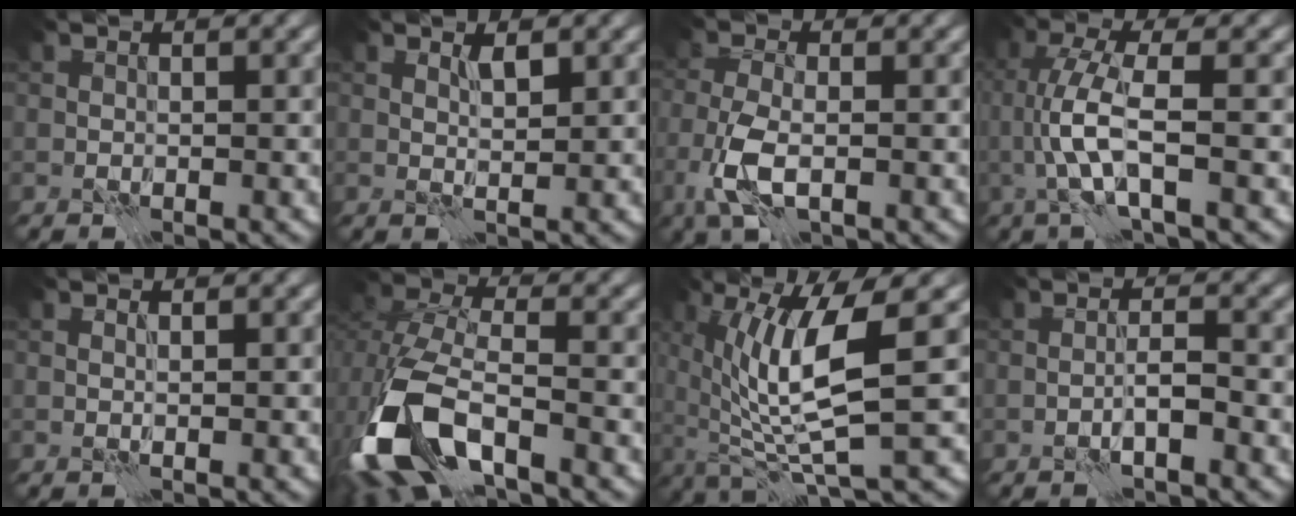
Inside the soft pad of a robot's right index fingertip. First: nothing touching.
{"total": 1.2, "force": [1.0, -0.2, 0.7], "torque": [-0.013, 0.001, 0.015]}
{"total": 4.3, "force": [-1.3, 2.0, 3.5], "torque": [-0.087, -0.007, -0.027]}
{"total": 4.6, "force": [-0.6, 0.8, 4.5], "torque": [-0.105, 0.008, -0.017]}
{"total": 0.5, "force": [0.3, -0.4, 0.0], "torque": [0.001, 0.004, 0.004]}
{"total": 10.1, "force": [-4.9, 4.8, 7.4], "torque": [-0.169, -0.015, -0.097]}
{"total": 7.5, "force": [1.5, 1.0, 7.3], "torque": [-0.138, -0.004, 0.030]}
{"total": 1.4, "force": [-0.8, -0.3, 1.1], "torque": [-0.017, 0.011, -0.021]}